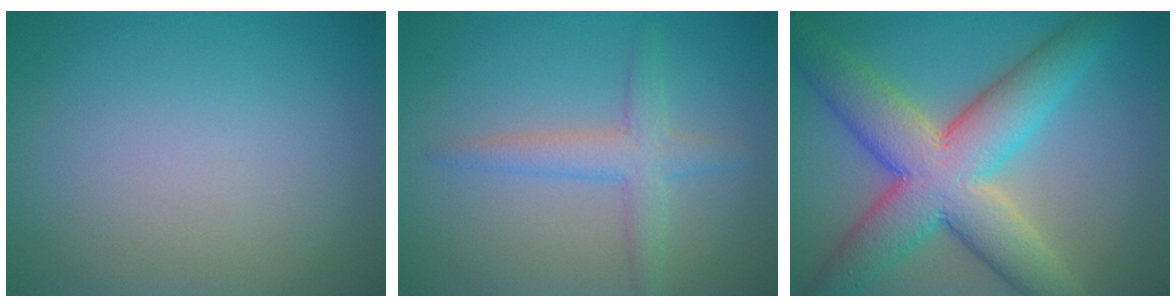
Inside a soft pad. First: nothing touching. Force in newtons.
{"total": 3.1, "press": 3.1, "slide": 0.2}
{"total": 10.7, "press": 10.7, "slide": 0.5}